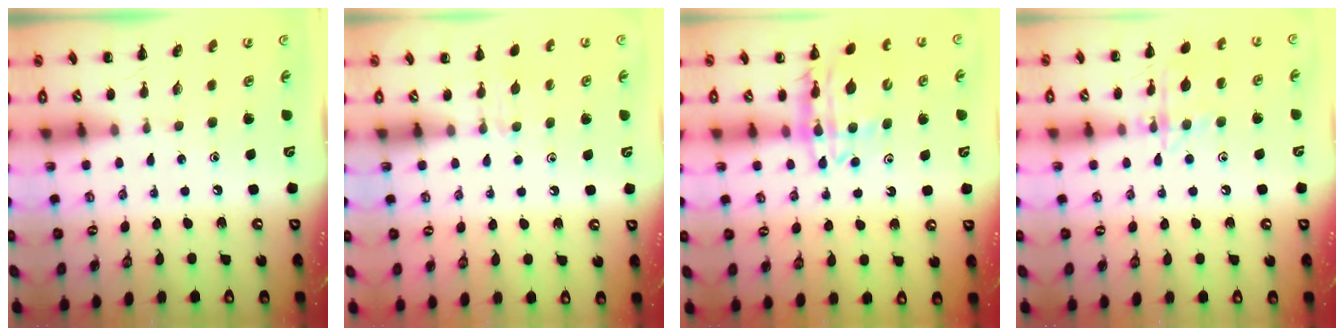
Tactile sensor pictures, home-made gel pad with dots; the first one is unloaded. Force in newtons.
{"total": 3.9, "press": 3.7, "slide": 1.5}
{"total": 13.2, "press": 12.7, "slide": 3.4}
{"total": 13.1, "press": 13.0, "slide": 1.1}